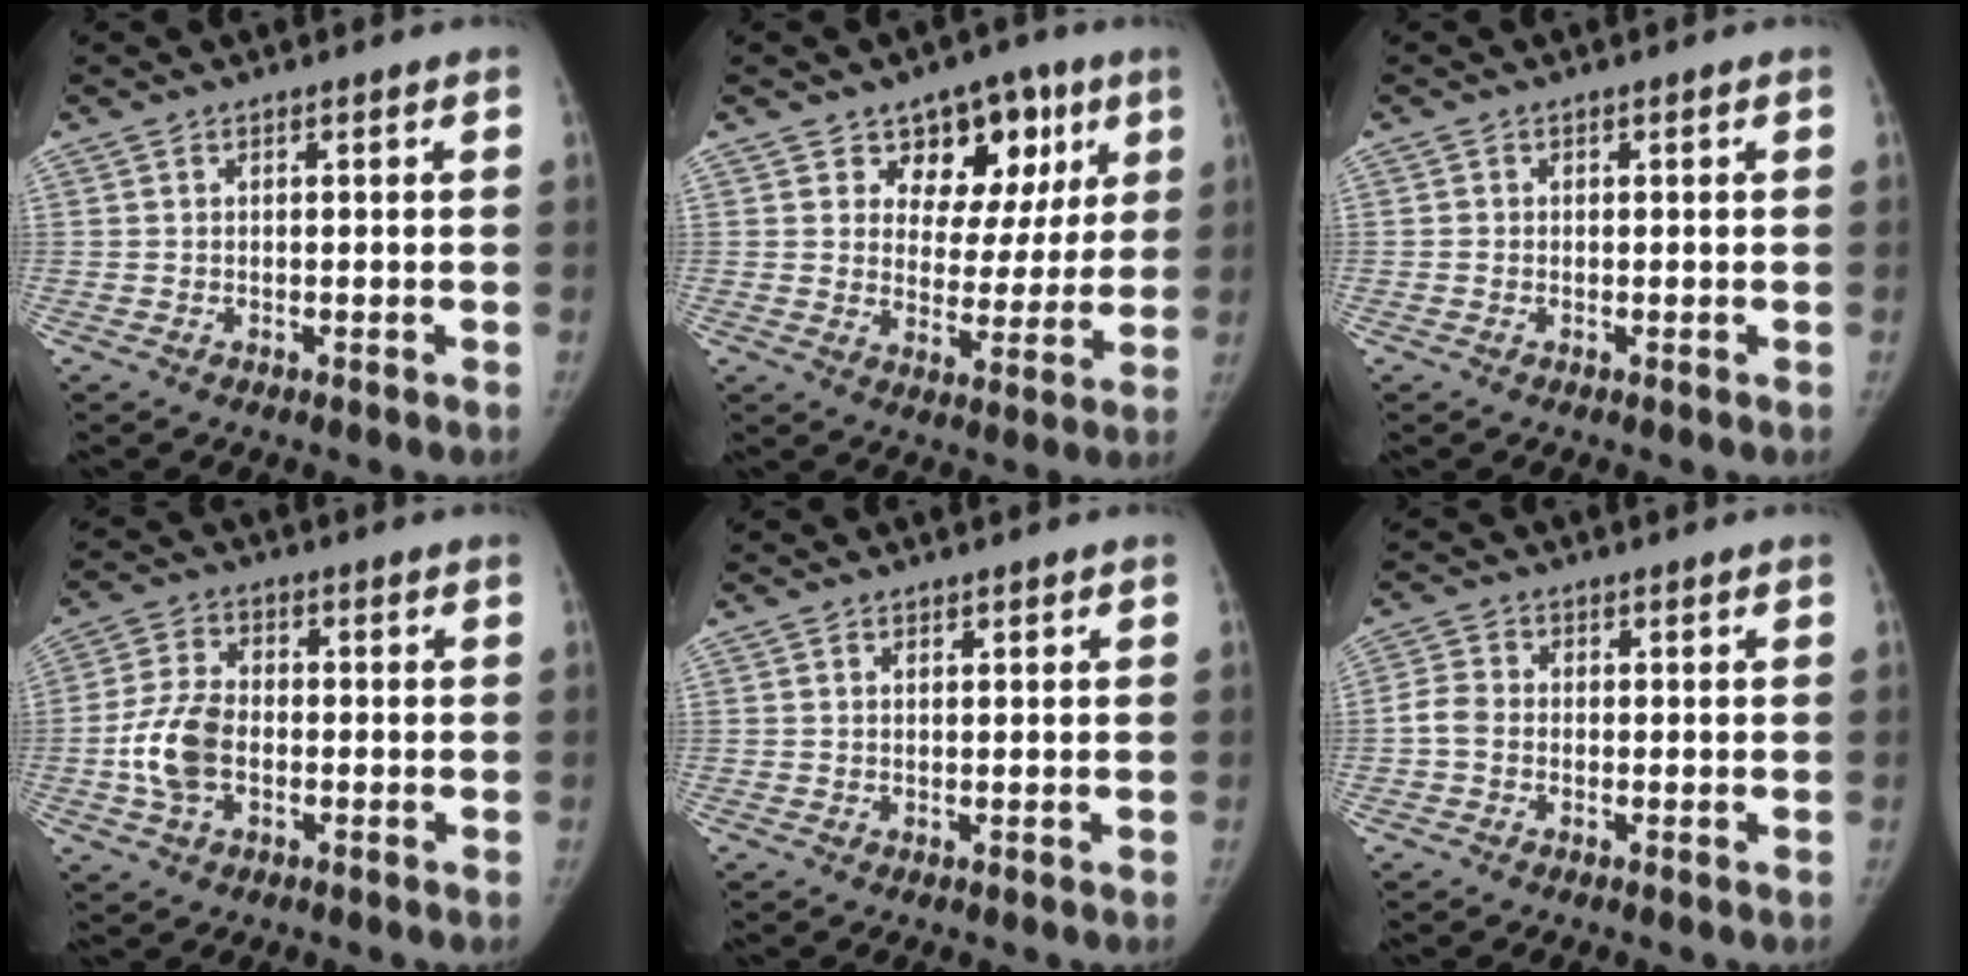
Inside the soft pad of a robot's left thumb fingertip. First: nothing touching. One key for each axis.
{"total": 12.5, "fx": 6.4, "fy": 8.9, "fz": 6.2, "tx": -0.022, "ty": -0.019, "tz": 0.091}
{"total": 0.6, "fx": -0.1, "fy": 0.6, "fz": 0.1, "tx": 0.001, "ty": 0.002, "tz": -0.002}
{"total": 10.3, "fx": -2.1, "fy": 6.7, "fz": 7.5, "tx": -0.146, "ty": 0.016, "tz": -0.043}
{"total": 0.7, "fx": 0.4, "fy": 0.4, "fz": 0.4, "tx": -0.003, "ty": -0.002, "tz": 0.005}
{"total": 3.6, "fx": -0.7, "fy": 2.9, "fz": 2.0, "tx": -0.035, "ty": 0.009, "tz": -0.020}